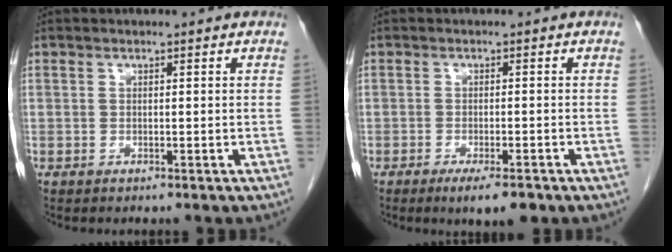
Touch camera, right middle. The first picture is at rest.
{"total": 4.8, "force": [-3.1, 0.8, 3.5], "torque": [-0.052, -0.008, -0.043]}